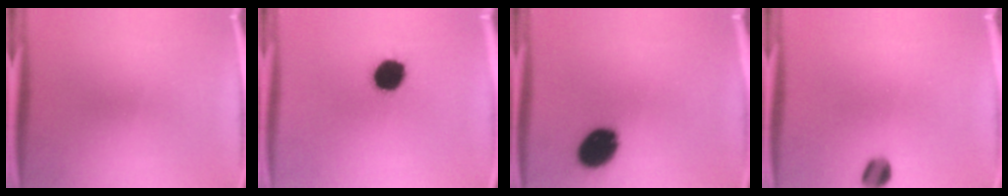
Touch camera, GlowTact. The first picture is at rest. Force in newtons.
{"total": 11.7}
{"total": 12.6}
{"total": 4.3}